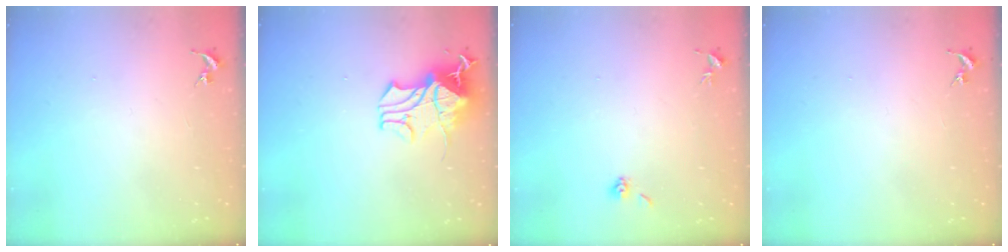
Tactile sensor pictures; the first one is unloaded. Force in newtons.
{"total": 15.9, "press": 15.9, "slide": 0.4}
{"total": 3.9, "press": 3.7, "slide": 1.3}
{"total": 0.0}